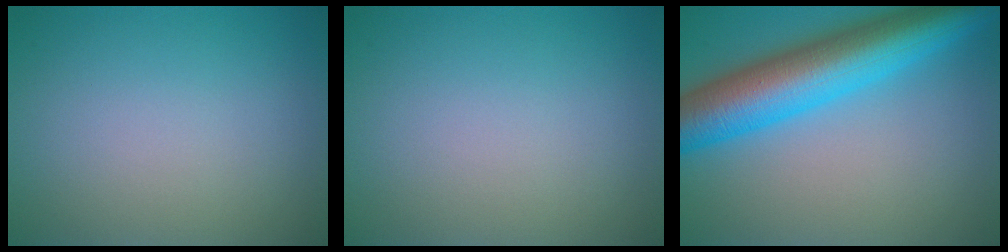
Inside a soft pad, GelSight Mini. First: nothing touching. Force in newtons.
{"total": 0.0}
{"total": 10.5, "press": 10.5, "slide": 0.2}